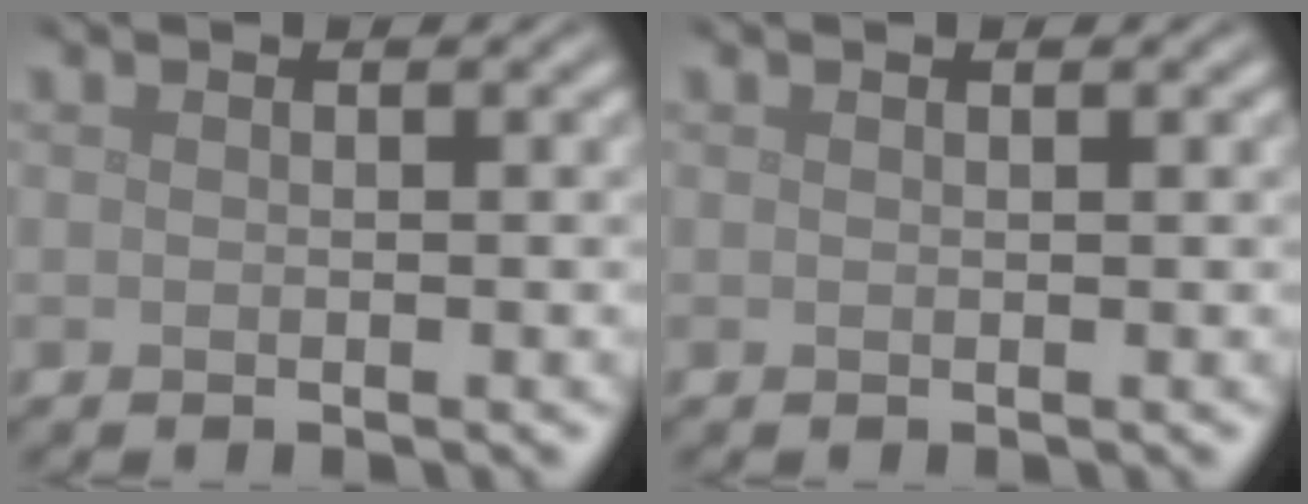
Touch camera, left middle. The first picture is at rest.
{"total": 0.0}